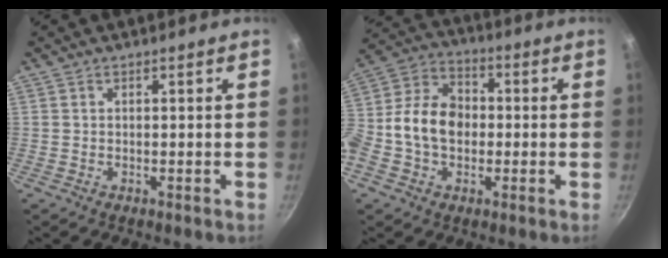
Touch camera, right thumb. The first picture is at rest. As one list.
[{"total": 14.9, "force": [-1.2, 11.1, 9.9], "torque": [-0.156, 0.040, -0.042]}]